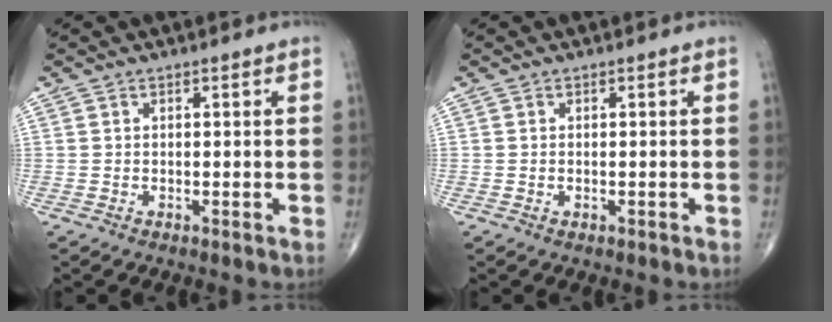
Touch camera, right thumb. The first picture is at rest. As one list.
[{"total": 0.6, "force": [-0.1, 0.3, 0.5], "torque": [-0.012, 0.000, -0.001]}]